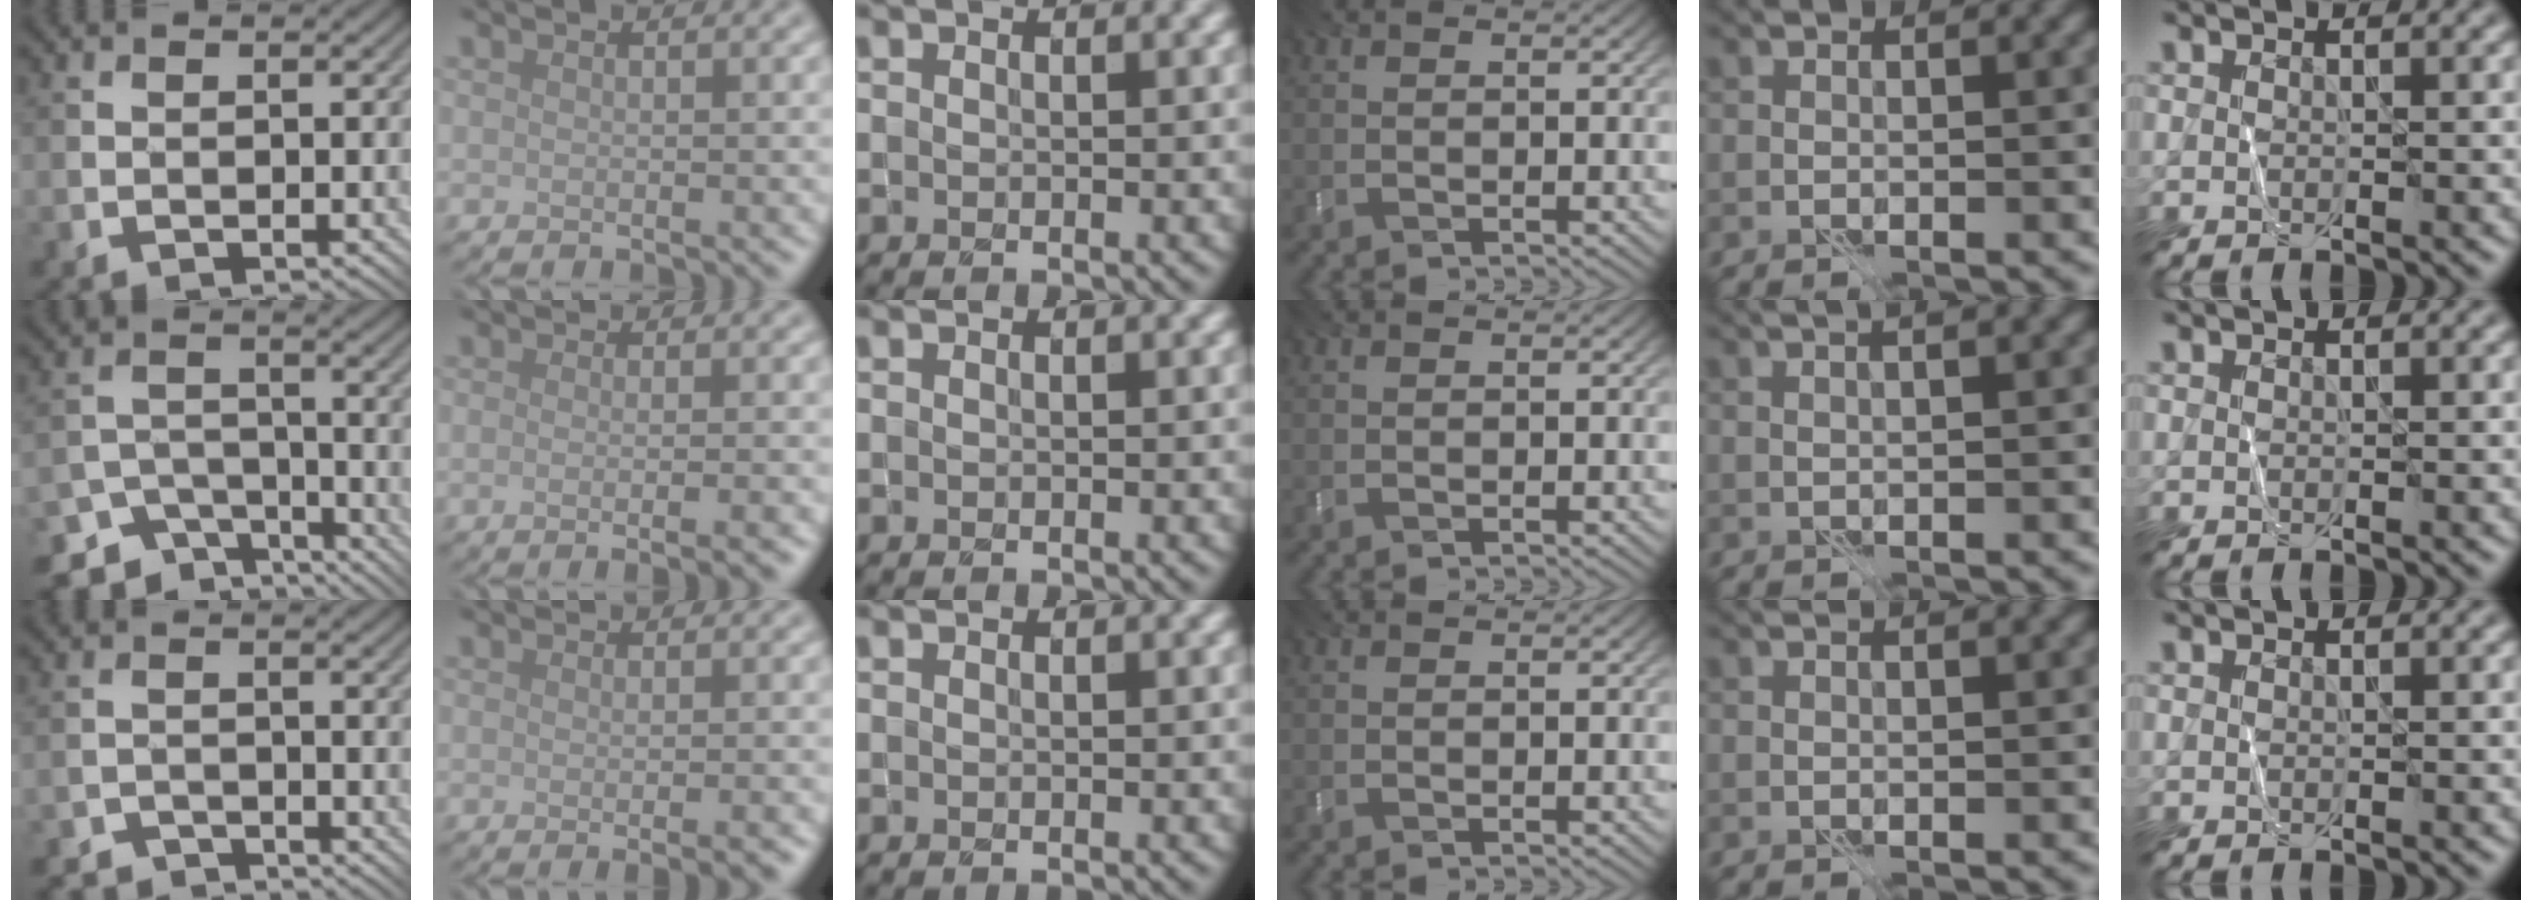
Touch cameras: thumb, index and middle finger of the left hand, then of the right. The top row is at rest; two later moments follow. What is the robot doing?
{"motion": "fold", "object": "shorts"}